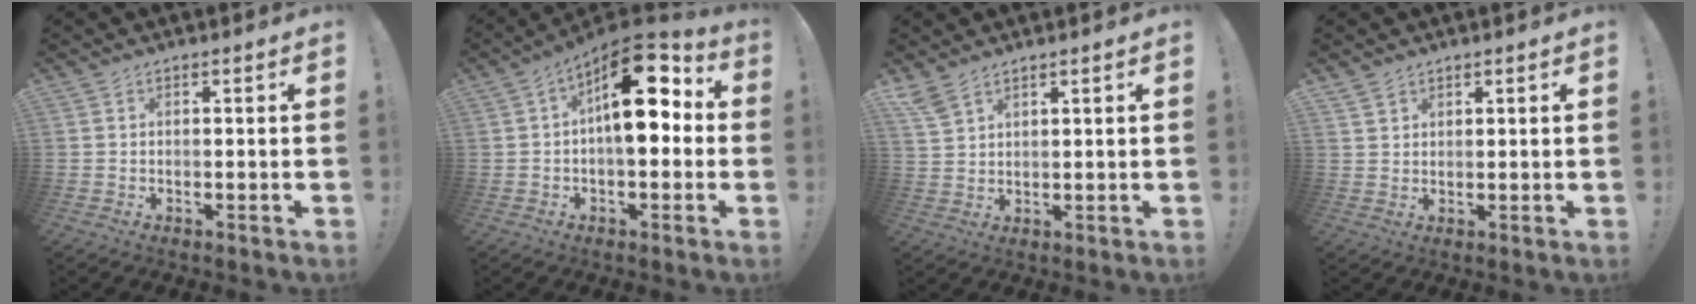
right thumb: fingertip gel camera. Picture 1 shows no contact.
{"total": 17.1, "force": [3.9, 8.3, 14.4], "torque": [-0.203, -0.008, 0.067]}
{"total": 4.7, "force": [4.0, 1.7, 1.7], "torque": [-0.035, -0.019, 0.078]}
{"total": 2.4, "force": [2.1, 1.1, -0.3], "torque": [0.016, -0.016, 0.039]}